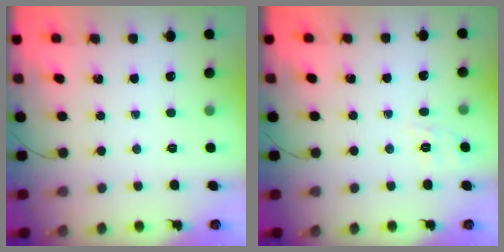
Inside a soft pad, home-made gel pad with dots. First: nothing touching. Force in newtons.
{"total": 1.6, "press": 0.0, "slide": 1.6}